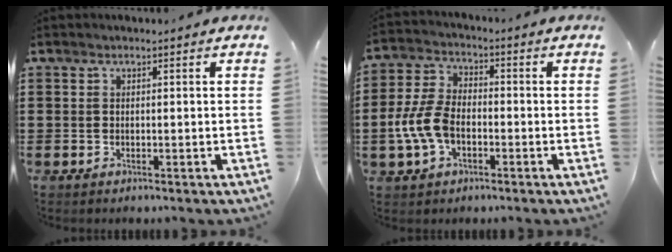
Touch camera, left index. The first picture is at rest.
{"total": 7.3, "force": [-2.1, 4.5, 5.4], "torque": [-0.143, -0.001, -0.050]}